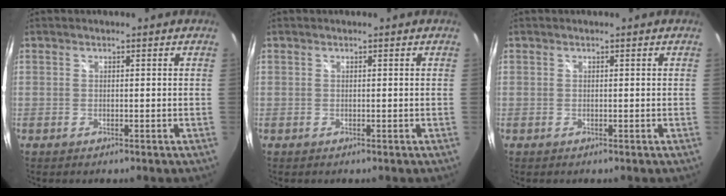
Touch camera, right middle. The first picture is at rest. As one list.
[{"total": 0.0}, {"total": 0.0}]